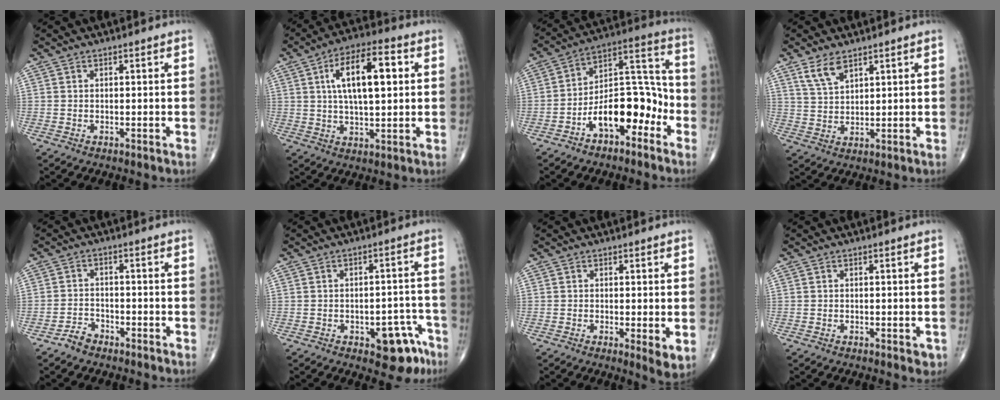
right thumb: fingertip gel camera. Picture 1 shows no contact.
{"total": 14.0, "force": [3.3, 5.7, 12.4], "torque": [-0.199, 0.009, 0.051]}
{"total": 14.6, "force": [-6.3, 7.6, 10.7], "torque": [-0.141, 0.074, -0.106]}
{"total": 5.1, "force": [3.4, 2.1, 3.0], "torque": [-0.056, -0.016, 0.074]}
{"total": 3.0, "force": [-2.4, 1.6, 0.7], "torque": [-0.014, 0.015, -0.045]}
{"total": 8.9, "force": [-4.8, 4.2, 6.2], "torque": [-0.047, 0.040, -0.053]}
{"total": 3.8, "force": [-0.6, 1.0, 3.7], "torque": [-0.063, -0.015, -0.014]}
{"total": 1.5, "force": [-0.6, 0.8, 1.1], "torque": [-0.009, -0.001, -0.007]}